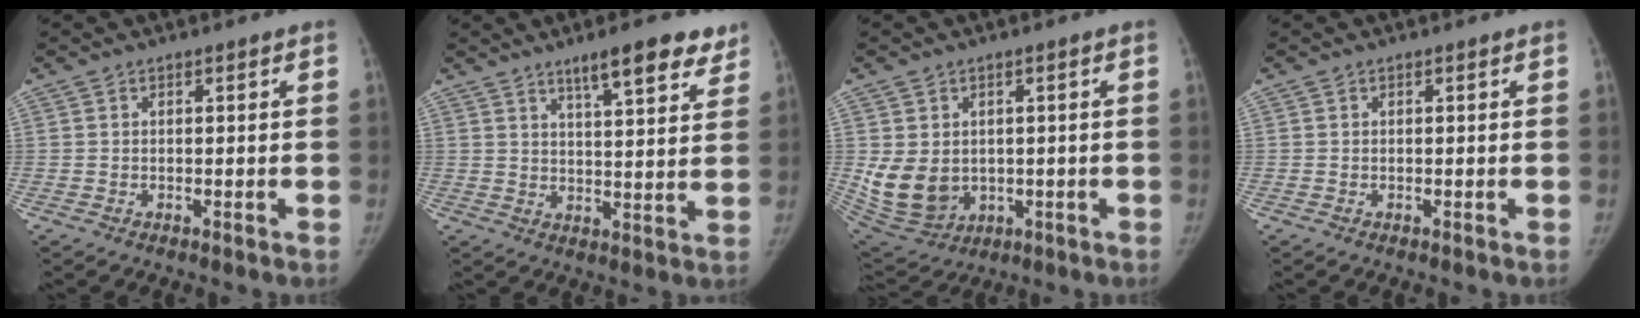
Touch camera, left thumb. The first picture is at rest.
{"total": 10.9, "force": [7.6, 2.6, 7.4], "torque": [-0.076, -0.037, 0.109]}
{"total": 10.5, "force": [0.0, 8.6, 6.0], "torque": [-0.099, -0.011, 0.031]}
{"total": 0.0}